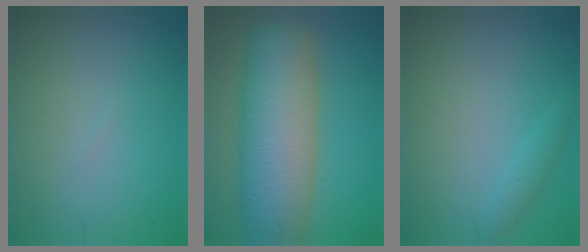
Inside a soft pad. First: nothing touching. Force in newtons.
{"total": 11.0, "press": 11.0, "slide": 0.3}
{"total": 1.2, "press": 1.2, "slide": 0.1}